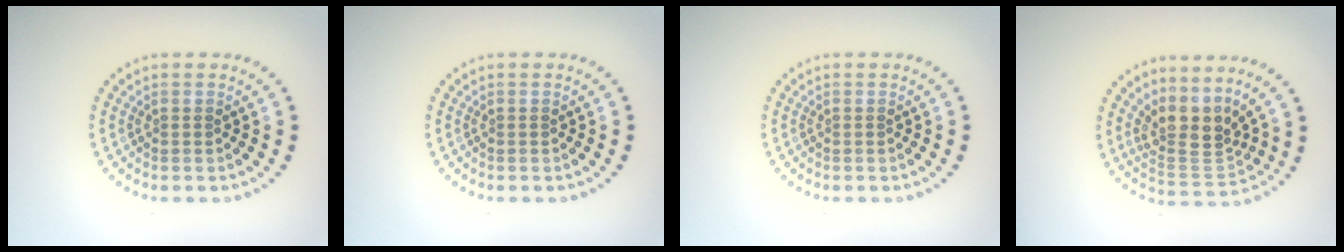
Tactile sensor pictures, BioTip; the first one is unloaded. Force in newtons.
{"total": 0.0}
{"total": 0.0}
{"total": 3.9, "press": 2.9, "slide": 2.6}